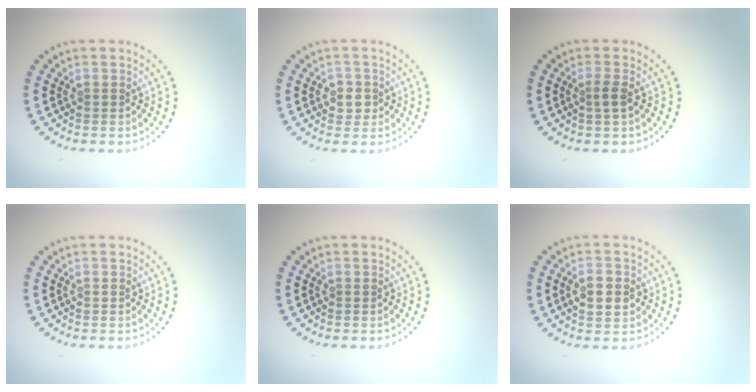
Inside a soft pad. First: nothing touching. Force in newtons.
{"total": 1.7, "press": 1.5, "slide": 0.7}
{"total": 1.2, "press": 0.9, "slide": 0.7}
{"total": 0.0}
{"total": 0.0}
{"total": 2.7, "press": 2.7, "slide": 0.2}